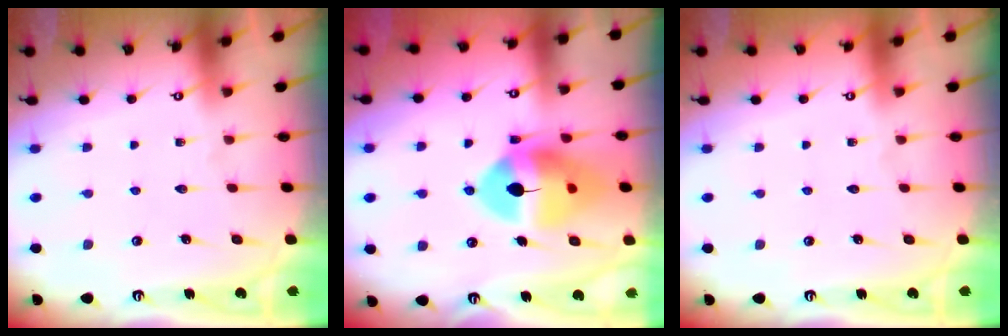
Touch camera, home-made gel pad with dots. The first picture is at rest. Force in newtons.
{"total": 15.0, "press": 14.8, "slide": 2.0}
{"total": 0.0}